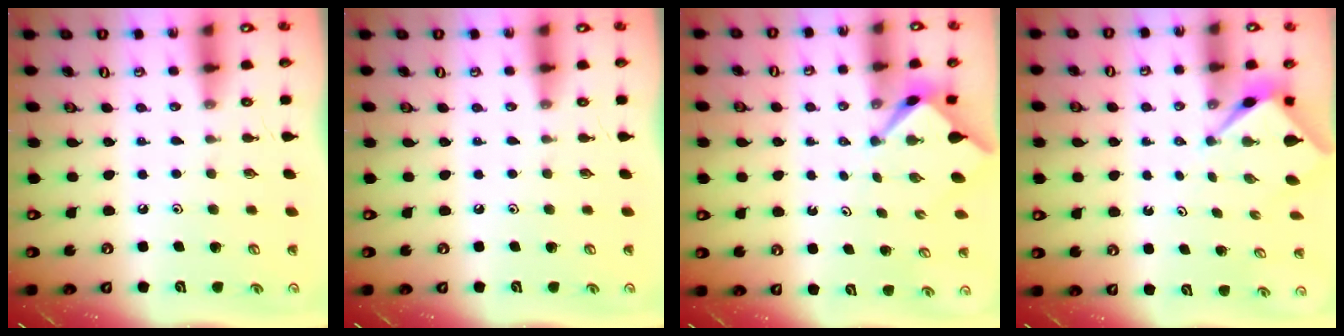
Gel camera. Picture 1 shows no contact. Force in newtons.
{"total": 0.0}
{"total": 2.3, "press": 2.3, "slide": 0.3}
{"total": 2.7, "press": 2.7, "slide": 0.1}